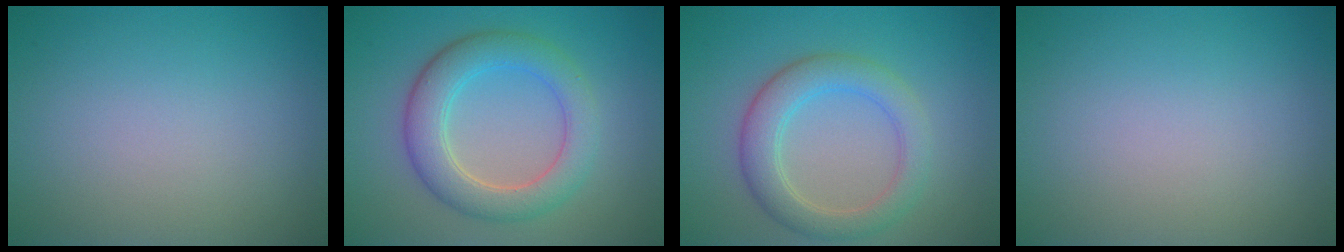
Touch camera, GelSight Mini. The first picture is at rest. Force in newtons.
{"total": 5.3, "press": 5.2, "slide": 0.5}
{"total": 4.2, "press": 4.2, "slide": 0.1}
{"total": 0.0}